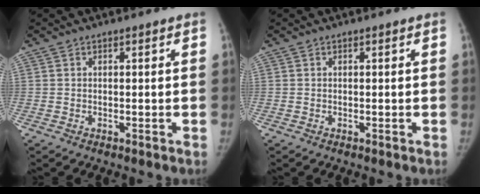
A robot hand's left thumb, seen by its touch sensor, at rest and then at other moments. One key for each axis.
{"total": 0.0}